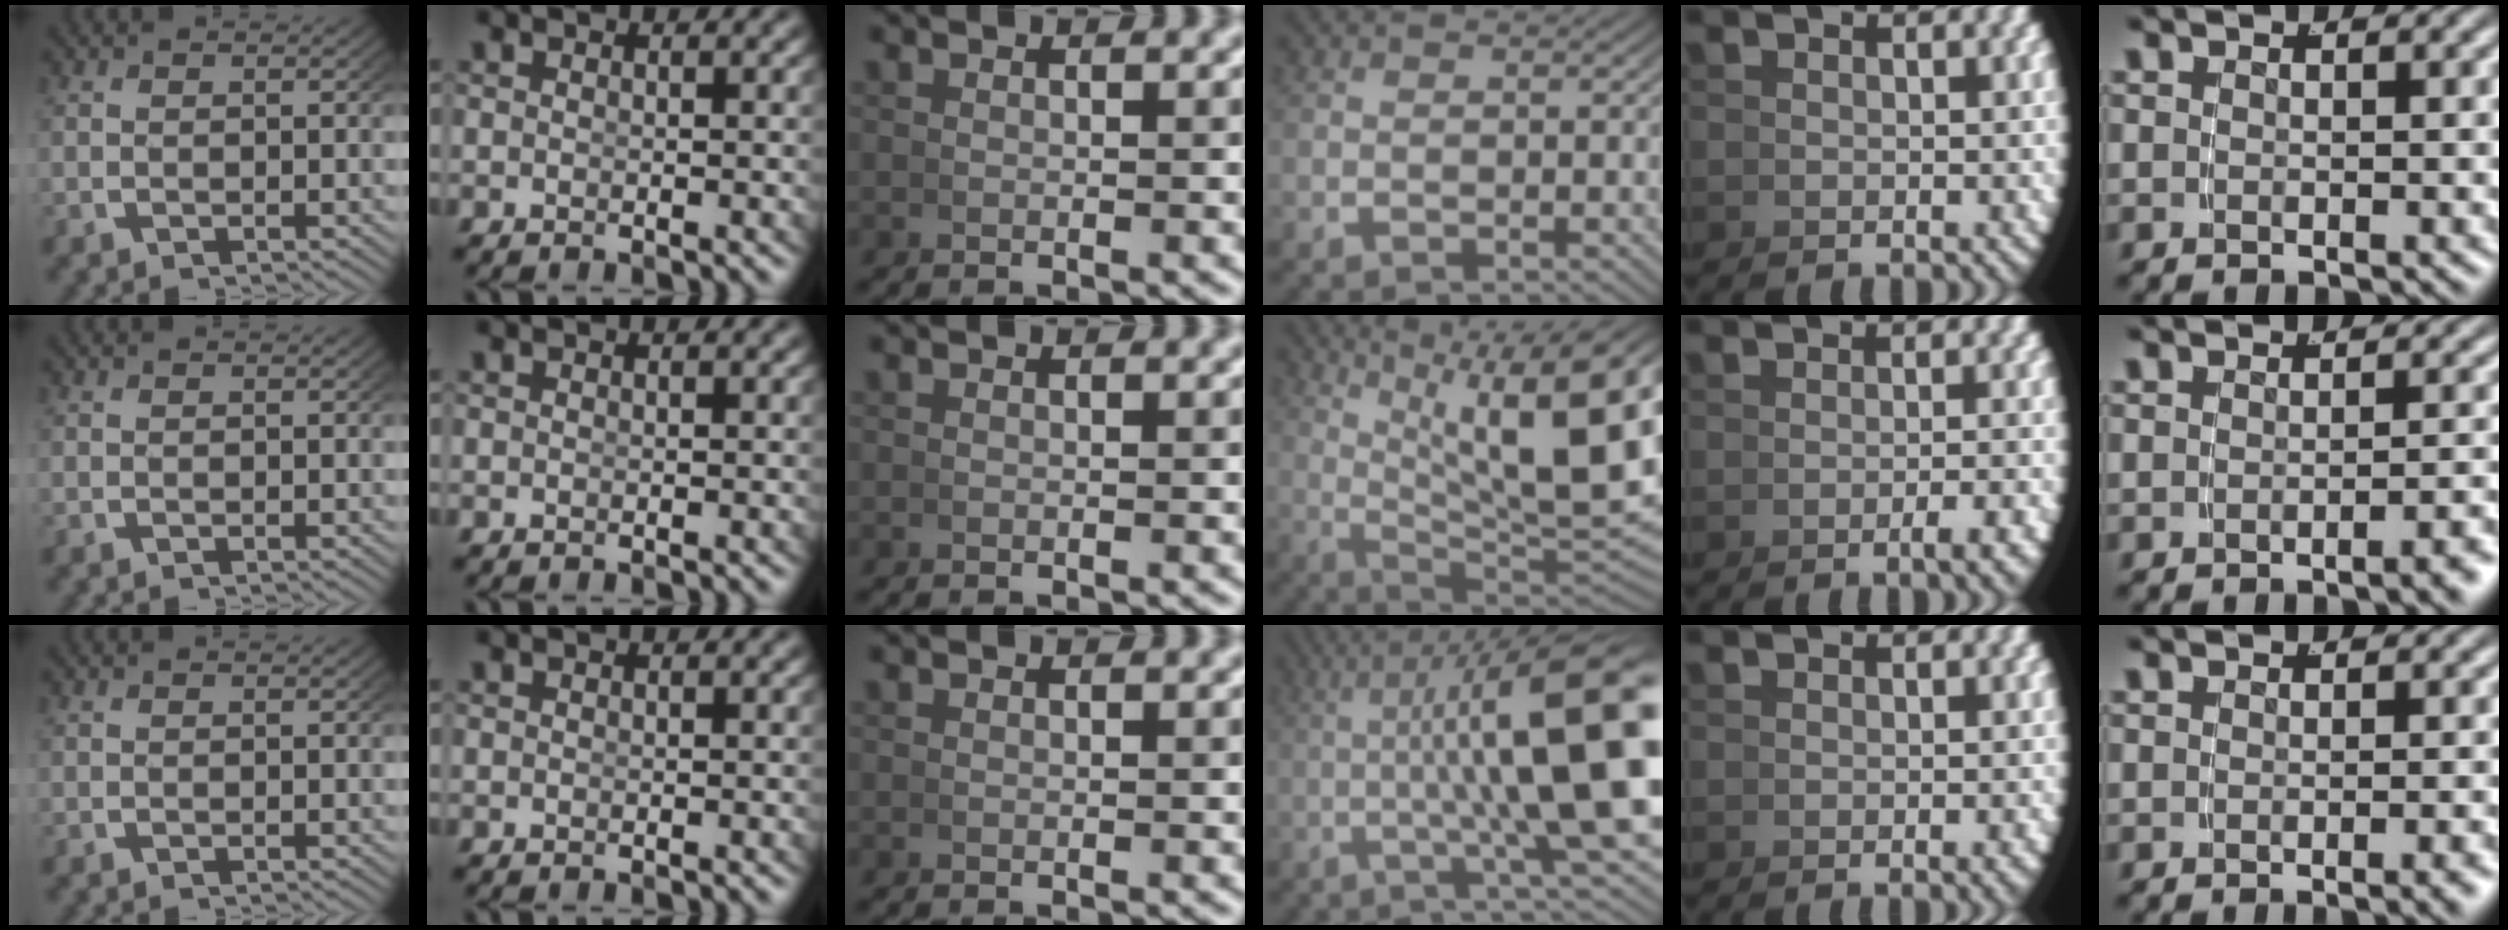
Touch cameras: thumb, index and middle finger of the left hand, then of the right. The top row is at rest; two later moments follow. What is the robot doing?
{"motion": "lift_and_place", "object": "cup"}